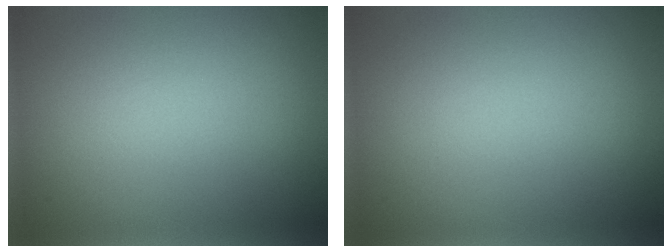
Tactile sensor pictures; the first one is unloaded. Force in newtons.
{"total": 0.0}